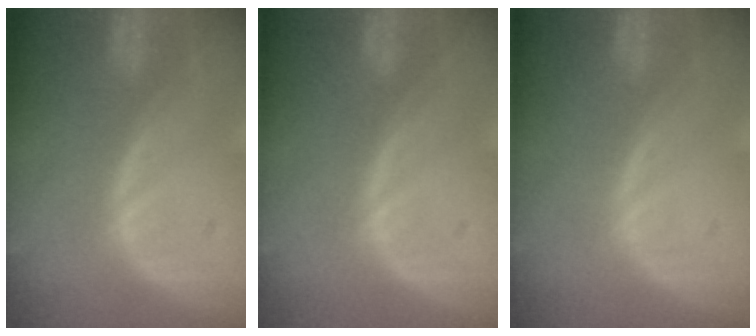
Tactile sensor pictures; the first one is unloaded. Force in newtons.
{"total": 0.0}
{"total": 0.0}